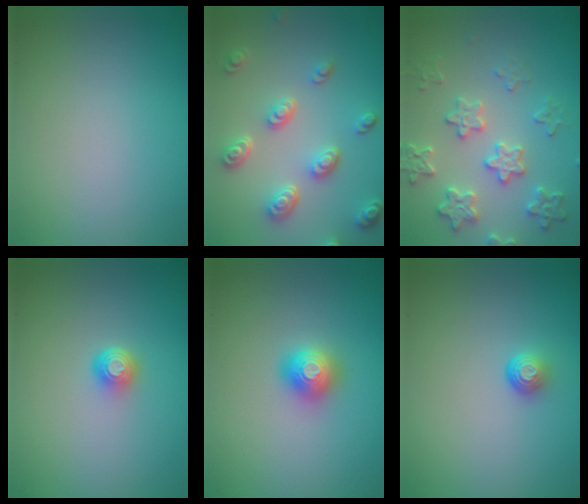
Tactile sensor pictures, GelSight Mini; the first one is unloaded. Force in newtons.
{"total": 4.7, "press": 3.6, "slide": 3.0}
{"total": 3.6, "press": 3.6, "slide": 0.8}
{"total": 1.6, "press": 1.2, "slide": 1.1}
{"total": 2.0, "press": 2.0, "slide": 0.1}
{"total": 1.5, "press": 1.0, "slide": 1.1}